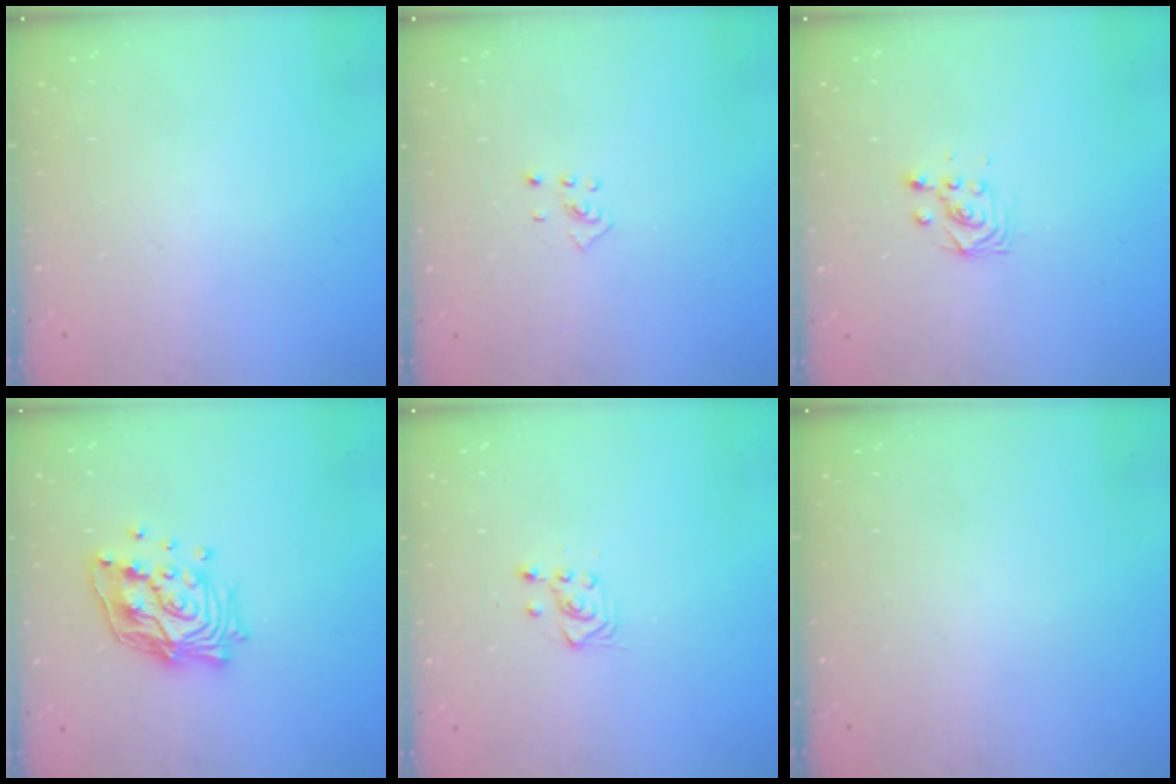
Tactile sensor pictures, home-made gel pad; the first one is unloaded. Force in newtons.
{"total": 2.0, "press": 1.9, "slide": 0.8}
{"total": 2.9, "press": 2.9, "slide": 0.1}
{"total": 16.0, "press": 15.8, "slide": 2.3}
{"total": 3.0, "press": 2.8, "slide": 1.0}
{"total": 0.0}